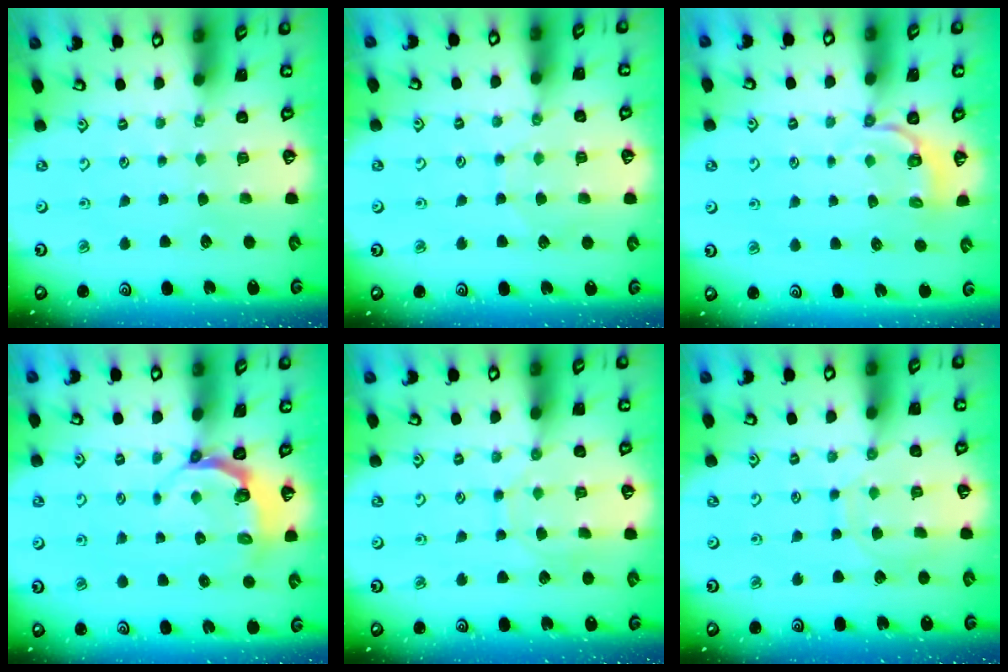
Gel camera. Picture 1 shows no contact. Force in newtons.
{"total": 5.5, "press": 5.5, "slide": 0.5}
{"total": 3.5, "press": 2.4, "slide": 2.6}
{"total": 5.4, "press": 4.7, "slide": 2.7}
{"total": 8.3, "press": 8.3, "slide": 0.6}
{"total": 9.0, "press": 9.0, "slide": 0.6}